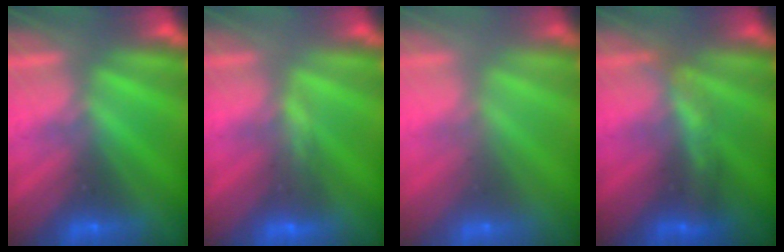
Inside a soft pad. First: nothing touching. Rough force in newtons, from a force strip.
{"total": 4.8}
{"total": 2.3}
{"total": 2.0}